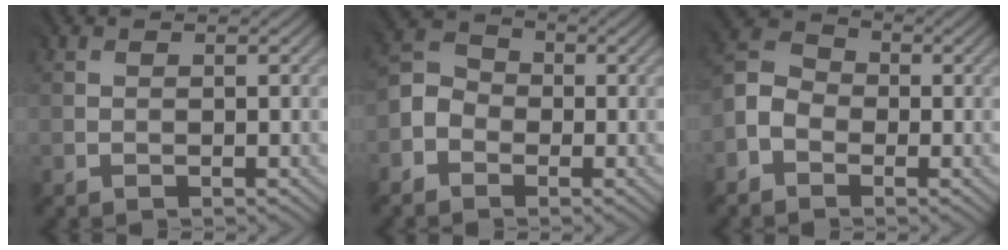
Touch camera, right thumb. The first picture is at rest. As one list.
[{"total": 3.6, "force": [-2.1, 2.8, 0.9], "torque": [-0.028, 0.002, -0.053]}, {"total": 4.1, "force": [-2.2, 3.1, 1.6], "torque": [-0.041, 0.002, -0.057]}]